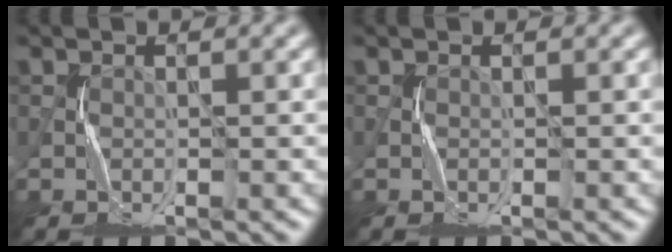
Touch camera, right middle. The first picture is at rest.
{"total": 0.0}